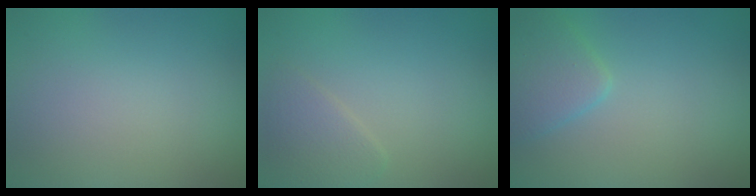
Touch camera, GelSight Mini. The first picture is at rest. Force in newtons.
{"total": 2.0, "press": 2.0, "slide": 0.1}
{"total": 2.7, "press": 2.7, "slide": 0.1}